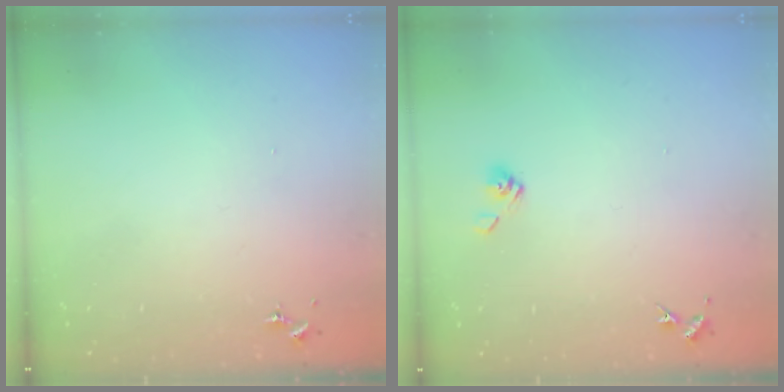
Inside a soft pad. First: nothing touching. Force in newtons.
{"total": 5.4, "press": 5.0, "slide": 2.2}